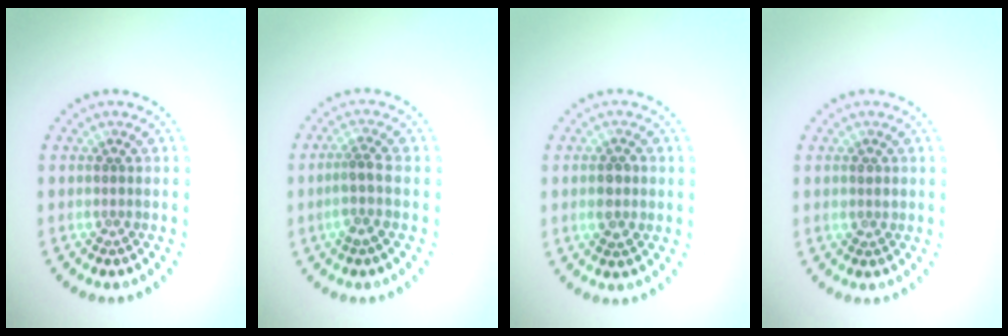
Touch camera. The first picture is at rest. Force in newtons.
{"total": 2.0, "press": 1.6, "slide": 1.2}
{"total": 1.9, "press": 1.9, "slide": 0.2}
{"total": 0.9, "press": 0.8, "slide": 0.3}